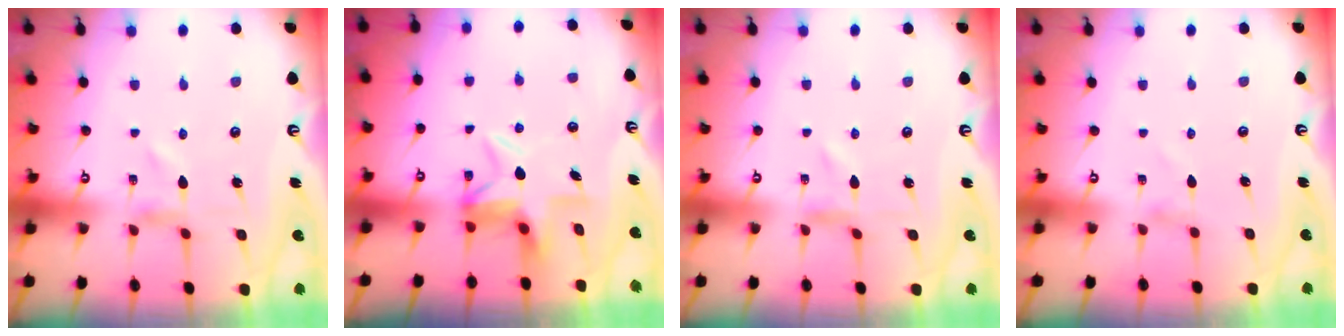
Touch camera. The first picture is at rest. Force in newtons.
{"total": 7.1, "press": 7.1, "slide": 0.8}
{"total": 0.0}
{"total": 1.3, "press": 1.3, "slide": 0.1}